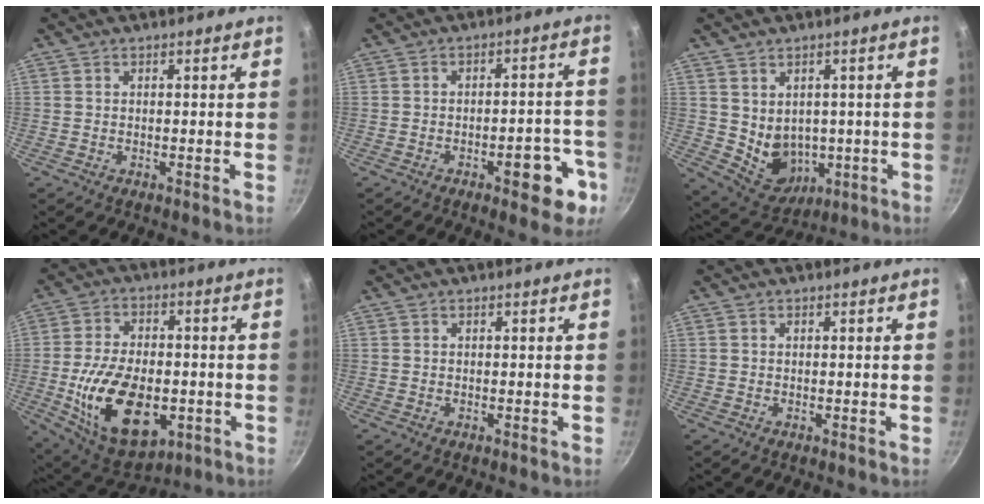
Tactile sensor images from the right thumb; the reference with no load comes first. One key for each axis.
{"total": 9.5, "fx": -4.3, "fy": 4.0, "fz": 7.5, "tx": -0.064, "ty": 0.034, "tz": -0.050}
{"total": 8.7, "fx": -0.1, "fy": 7.1, "fz": 5.1, "tx": -0.059, "ty": -0.013, "tz": 0.025}
{"total": 19.8, "fx": -4.2, "fy": 11.6, "fz": 15.5, "tx": -0.258, "ty": 0.008, "tz": -0.056}
{"total": 0.0}
{"total": 0.0}